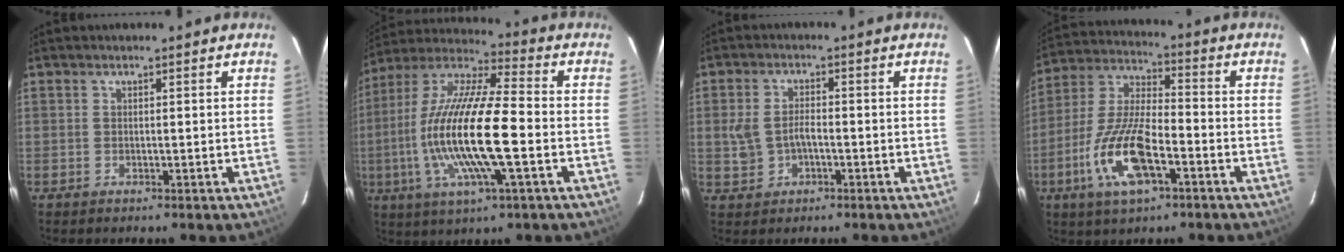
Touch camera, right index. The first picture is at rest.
{"total": 19.8, "force": [-3.8, 3.8, 19.1], "torque": [-0.374, -0.011, -0.079]}
{"total": 5.0, "force": [-0.9, 3.3, 3.6], "torque": [-0.079, 0.007, -0.011]}
{"total": 15.1, "force": [-6.2, 5.3, 12.7], "torque": [-0.276, -0.009, -0.120]}